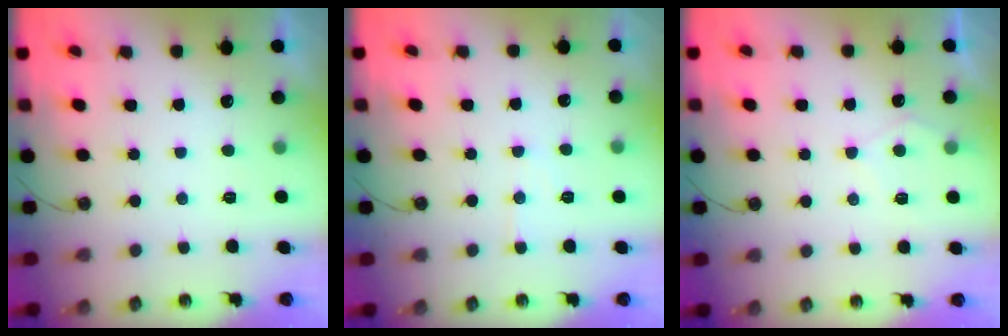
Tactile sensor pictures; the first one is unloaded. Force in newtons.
{"total": 5.6, "press": 5.6, "slide": 0.8}
{"total": 6.5, "press": 6.5, "slide": 0.7}